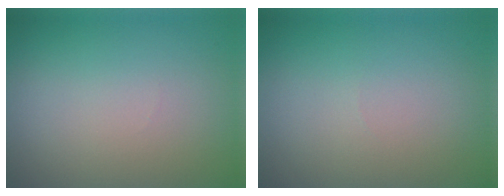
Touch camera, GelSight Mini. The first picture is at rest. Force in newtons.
{"total": 0.0}